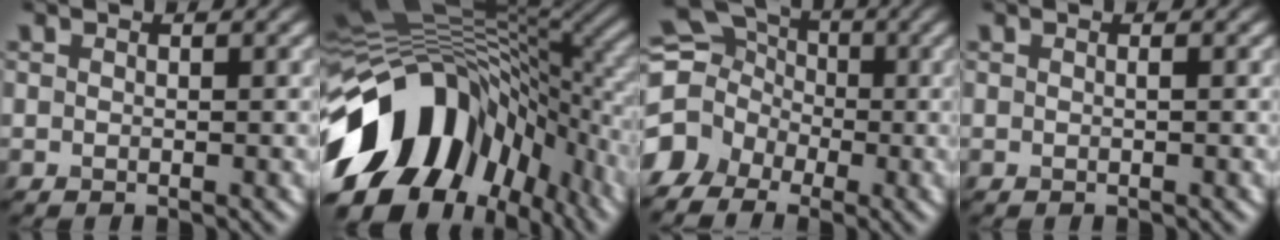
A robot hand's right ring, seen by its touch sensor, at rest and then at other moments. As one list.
[{"total": 16.2, "force": [-5.5, 9.9, 11.6], "torque": [-0.199, -0.001, -0.100]}, {"total": 7.6, "force": [-1.9, 6.7, 3.0], "torque": [-0.063, 0.013, -0.061]}, {"total": 0.0}]